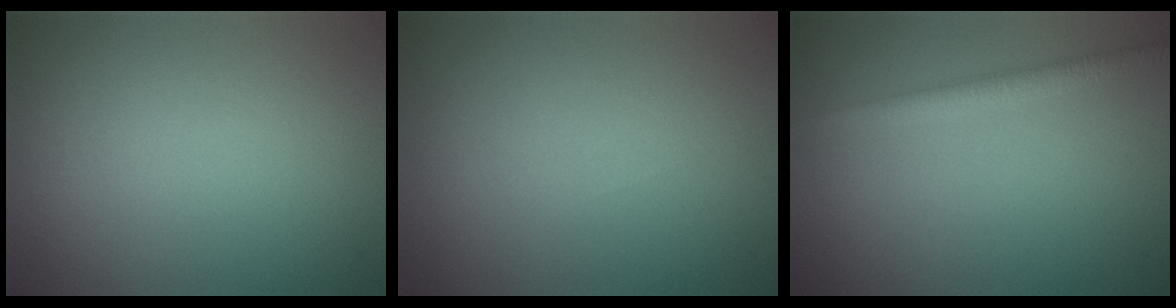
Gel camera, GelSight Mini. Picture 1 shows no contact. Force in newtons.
{"total": 0.0}
{"total": 2.1, "press": 2.1, "slide": 0.1}